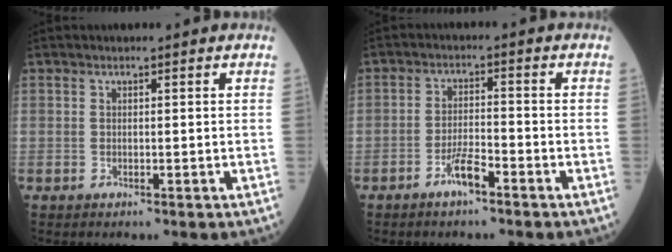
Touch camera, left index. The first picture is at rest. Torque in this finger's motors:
{"motor_torque": [0.49, 0.39, 0.15, 0.02]}